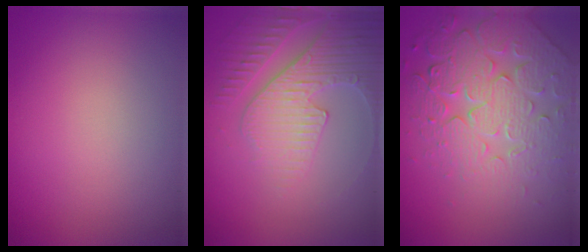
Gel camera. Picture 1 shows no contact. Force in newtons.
{"total": 4.3, "press": 4.3, "slide": 0.4}
{"total": 7.5, "press": 5.9, "slide": 4.7}